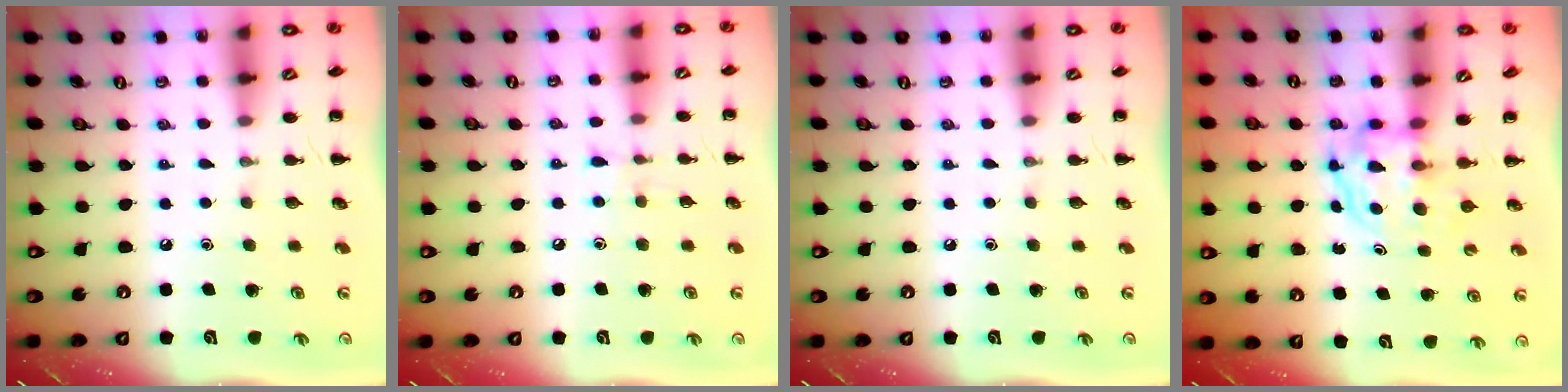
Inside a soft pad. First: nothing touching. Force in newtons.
{"total": 4.9, "press": 4.6, "slide": 1.7}
{"total": 0.0}
{"total": 3.8, "press": 3.8, "slide": 0.2}